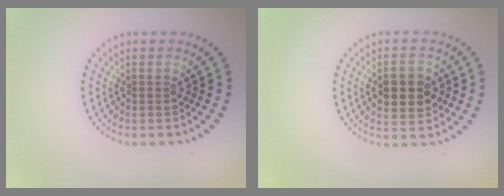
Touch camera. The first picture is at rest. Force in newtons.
{"total": 4.1, "press": 4.1, "slide": 0.3}